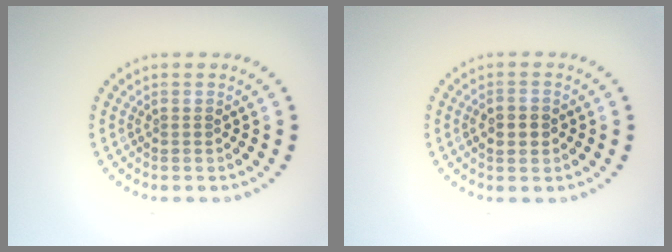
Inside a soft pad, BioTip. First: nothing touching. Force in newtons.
{"total": 2.7, "press": 2.7, "slide": 0.2}